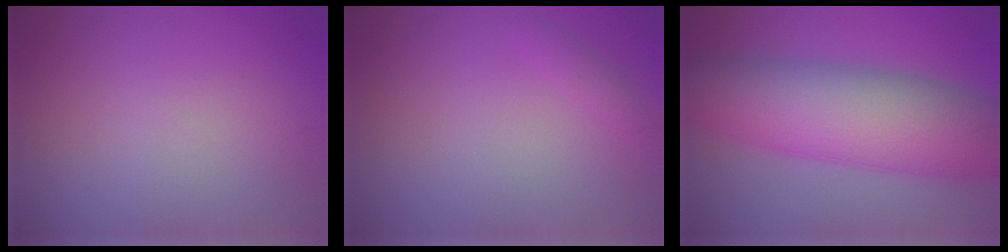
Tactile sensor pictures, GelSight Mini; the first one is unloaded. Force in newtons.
{"total": 0.8, "press": 0.8, "slide": 0.0}
{"total": 10.8, "press": 10.8, "slide": 0.3}